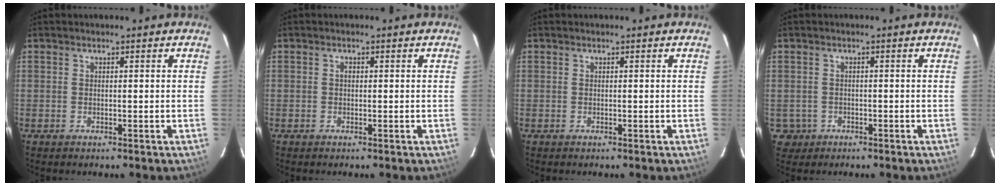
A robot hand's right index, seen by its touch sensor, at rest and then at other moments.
{"total": 0.6, "force": [0.0, 0.5, 0.3], "torque": [-0.004, 0.004, -0.001]}
{"total": 0.0}
{"total": 3.6, "force": [-1.0, 3.4, 0.4], "torque": [-0.014, 0.007, -0.009]}